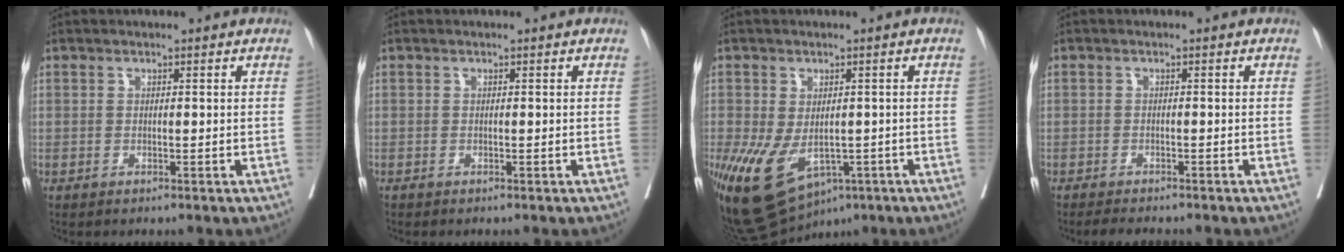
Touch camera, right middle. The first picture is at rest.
{"total": 0.0}
{"total": 14.0, "force": [-6.1, 8.6, 9.3], "torque": [-0.183, -0.019, -0.081]}
{"total": 3.0, "force": [-2.7, 0.8, 1.1], "torque": [-0.016, -0.006, -0.039]}